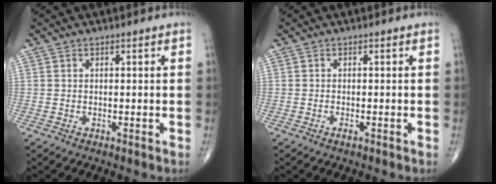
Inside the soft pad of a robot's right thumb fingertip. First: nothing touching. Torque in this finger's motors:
{"motor_torque": [-0.19, 0.00, 0.06, 0.15, 0.02]}